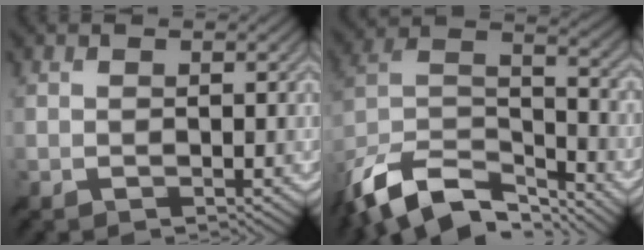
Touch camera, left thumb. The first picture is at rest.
{"total": 14.9, "force": [-10.9, 6.5, 7.7], "torque": [-0.203, -0.010, -0.191]}